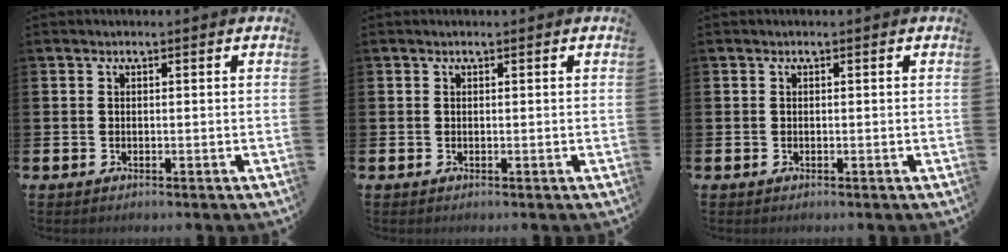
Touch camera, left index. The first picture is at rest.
{"total": 0.0}
{"total": 0.0}